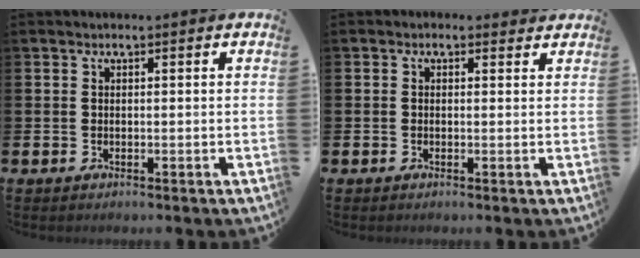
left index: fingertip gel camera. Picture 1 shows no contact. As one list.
[{"total": 0.8, "force": [0.4, 0.6, 0.3], "torque": [0.002, 0.004, 0.003]}]